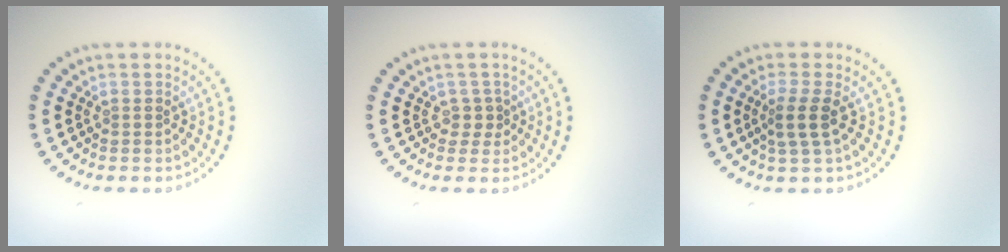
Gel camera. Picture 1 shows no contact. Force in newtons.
{"total": 1.3, "press": 0.9, "slide": 0.9}
{"total": 2.5, "press": 1.9, "slide": 1.5}